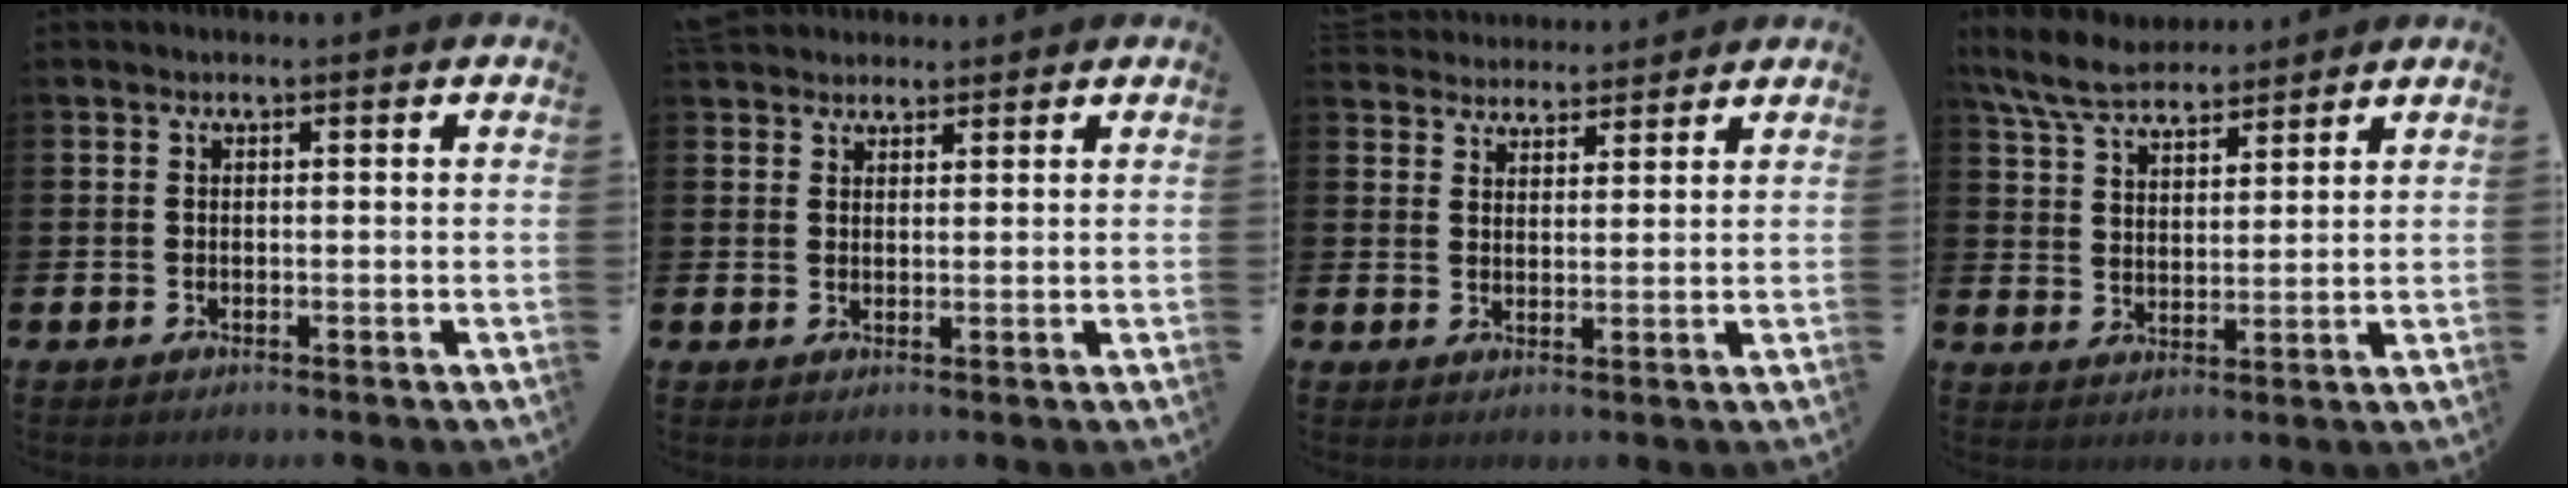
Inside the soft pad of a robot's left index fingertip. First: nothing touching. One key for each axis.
{"total": 2.7, "fx": 2.5, "fy": 1.0, "fz": -0.2, "tx": 0.005, "ty": -0.007, "tz": 0.046}
{"total": 4.1, "fx": 3.9, "fy": 0.8, "fz": -0.6, "tx": -0.001, "ty": -0.021, "tz": 0.072}
{"total": 7.2, "fx": 6.6, "fy": 2.0, "fz": 1.9, "tx": -0.067, "ty": -0.021, "tz": 0.124}